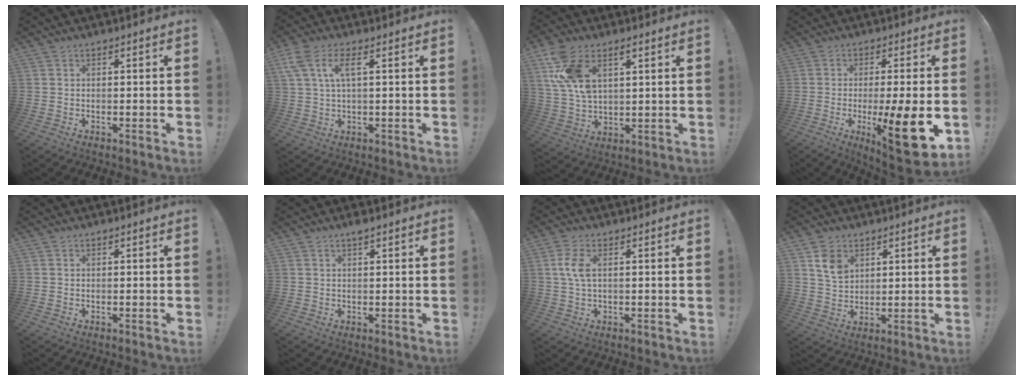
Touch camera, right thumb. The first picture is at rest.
{"total": 6.8, "force": [2.4, 2.4, 5.9], "torque": [-0.112, -0.002, 0.041]}
{"total": 12.7, "force": [5.8, 7.5, 8.6], "torque": [-0.167, -0.009, 0.111]}
{"total": 15.6, "force": [-3.7, 1.9, 15.1], "torque": [-0.224, -0.001, -0.048]}
{"total": 0.0}
{"total": 1.8, "force": [1.2, -0.1, 1.3], "torque": [-0.021, -0.001, 0.019]}
{"total": 5.1, "force": [0.9, 2.3, 4.5], "torque": [-0.096, -0.001, 0.013]}
{"total": 7.3, "force": [3.6, 5.3, 3.6], "torque": [-0.053, -0.011, 0.070]}